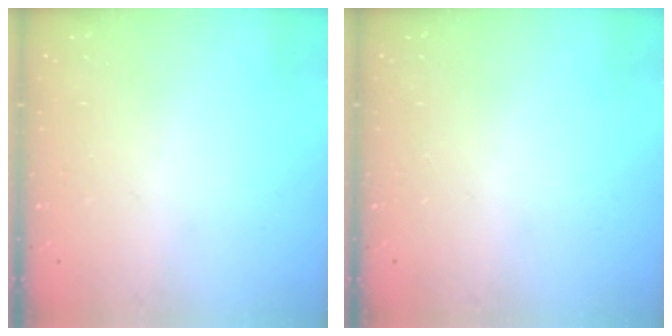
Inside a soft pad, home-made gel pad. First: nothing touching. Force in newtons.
{"total": 0.0}